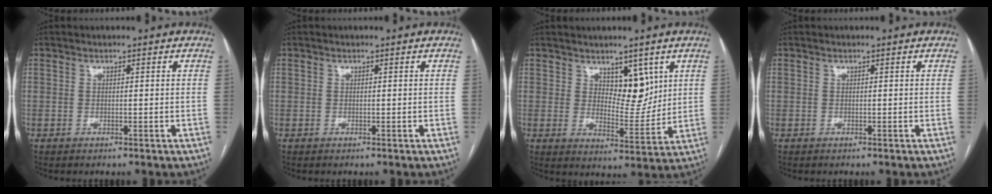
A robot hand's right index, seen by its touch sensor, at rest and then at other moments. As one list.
[{"total": 0.0}, {"total": 6.8, "force": [3.5, 3.4, 4.7], "torque": [-0.066, -0.007, 0.063]}, {"total": 0.0}]